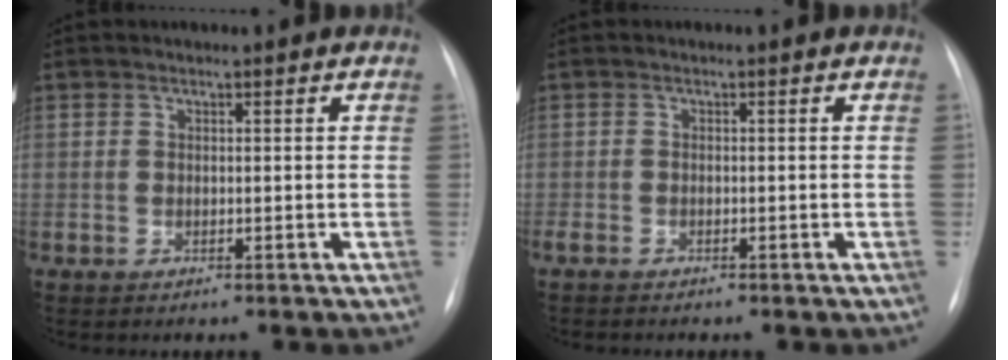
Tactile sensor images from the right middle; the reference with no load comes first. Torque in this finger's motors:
{"motor_torque": [1.09, -1.04, 0.49, 0.19]}